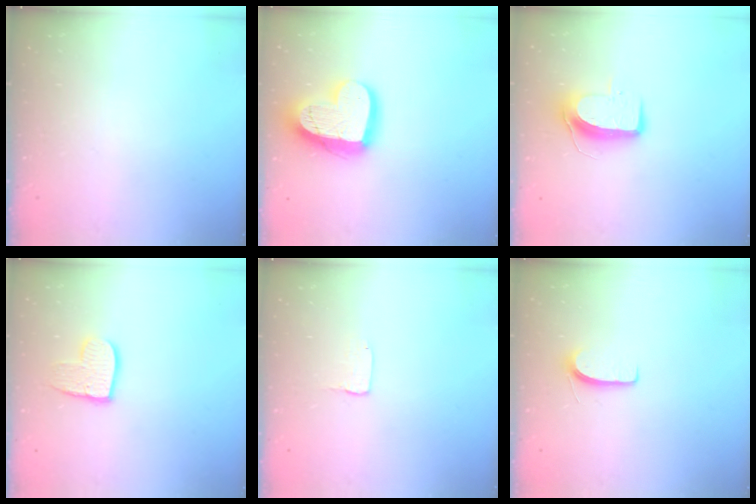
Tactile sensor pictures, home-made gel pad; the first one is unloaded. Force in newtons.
{"total": 18.8, "press": 18.7, "slide": 1.8}
{"total": 9.0, "press": 9.0, "slide": 0.6}
{"total": 9.2, "press": 9.2, "slide": 0.6}
{"total": 1.3, "press": 1.2, "slide": 0.1}
{"total": 5.8, "press": 5.8, "slide": 0.6}